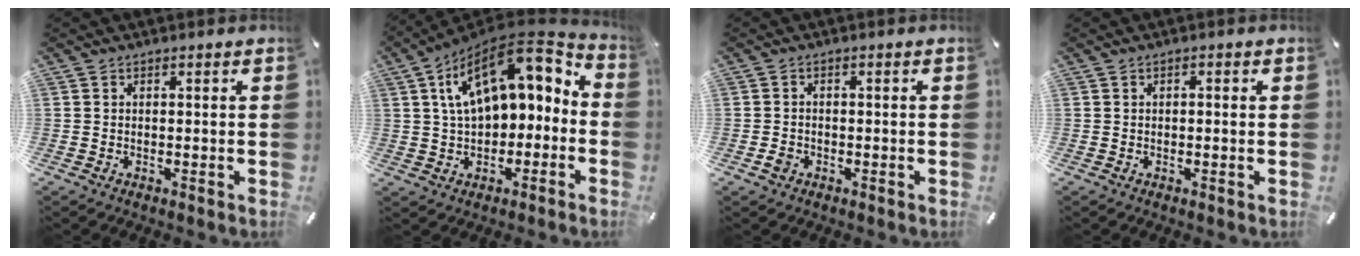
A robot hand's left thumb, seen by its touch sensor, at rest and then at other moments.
{"total": 16.3, "force": [6.4, 9.2, 11.8], "torque": [-0.209, -0.030, 0.113]}
{"total": 1.9, "force": [-0.7, 1.5, 0.9], "torque": [-0.016, 0.004, -0.015]}
{"total": 0.7, "force": [-0.1, 0.3, 0.6], "torque": [-0.010, 0.001, -0.002]}